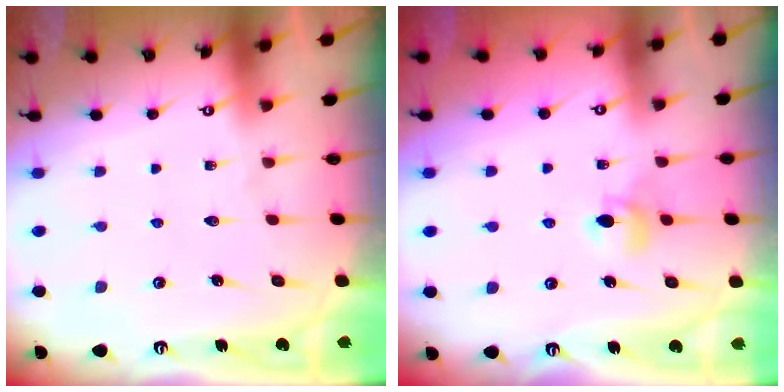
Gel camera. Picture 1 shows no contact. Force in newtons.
{"total": 5.6, "press": 5.5, "slide": 0.7}